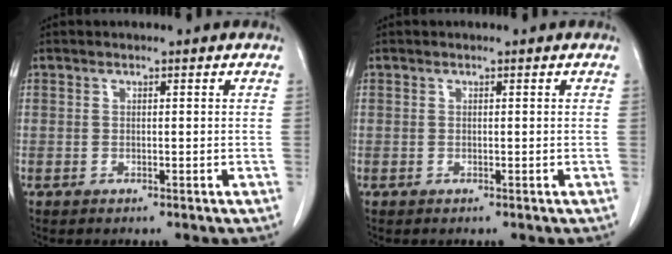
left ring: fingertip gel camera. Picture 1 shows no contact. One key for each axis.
{"total": 0.0}